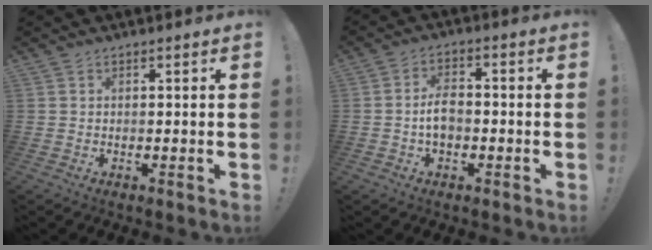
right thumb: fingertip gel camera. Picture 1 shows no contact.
{"total": 5.7, "force": [-1.3, 3.4, 4.4], "torque": [-0.086, 0.006, -0.025]}